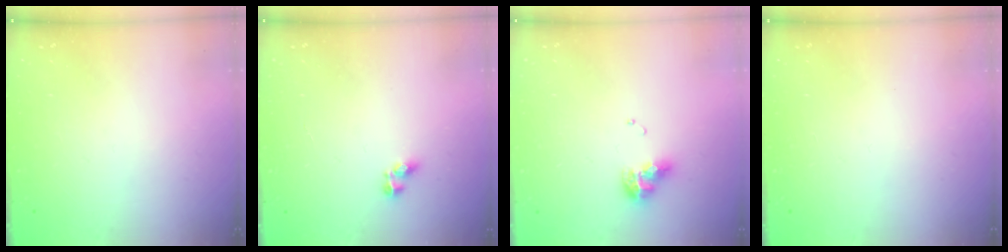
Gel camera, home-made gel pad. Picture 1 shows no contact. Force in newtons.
{"total": 3.0, "press": 2.9, "slide": 0.9}
{"total": 10.1, "press": 10.1, "slide": 1.0}
{"total": 0.0}